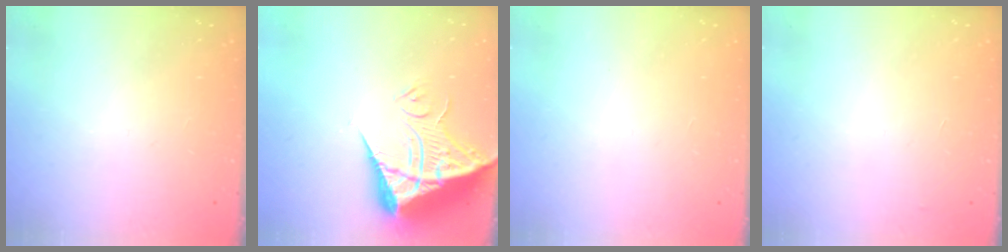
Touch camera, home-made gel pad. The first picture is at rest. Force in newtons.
{"total": 13.9, "press": 13.9, "slide": 1.3}
{"total": 1.5, "press": 1.5, "slide": 0.1}
{"total": 2.9, "press": 2.9, "slide": 0.1}